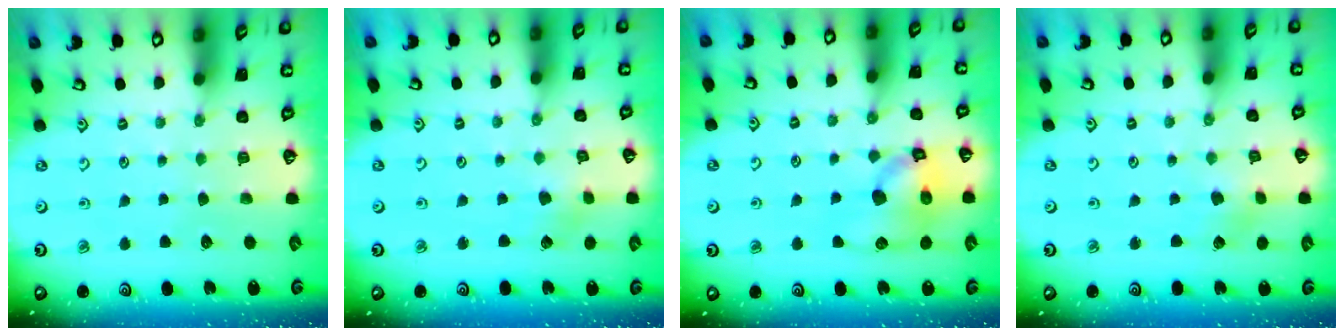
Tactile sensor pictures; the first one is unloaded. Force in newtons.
{"total": 2.7, "press": 2.7, "slide": 0.4}
{"total": 12.5, "press": 12.4, "slide": 1.6}
{"total": 2.7, "press": 2.6, "slide": 0.4}